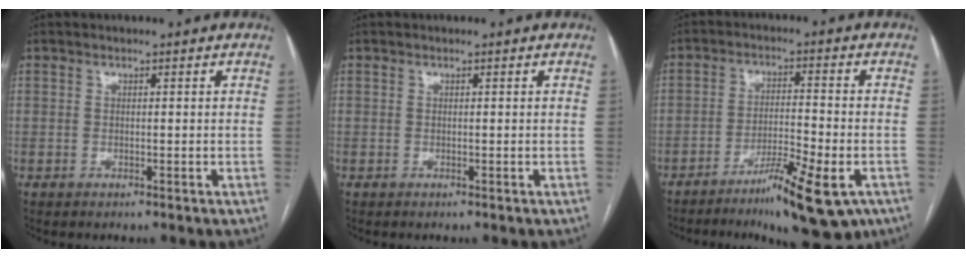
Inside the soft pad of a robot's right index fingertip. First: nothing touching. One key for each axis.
{"total": 0.0}
{"total": 11.8, "fx": -6.9, "fy": 1.7, "fz": 9.3, "tx": -0.139, "ty": -0.013, "tz": -0.105}